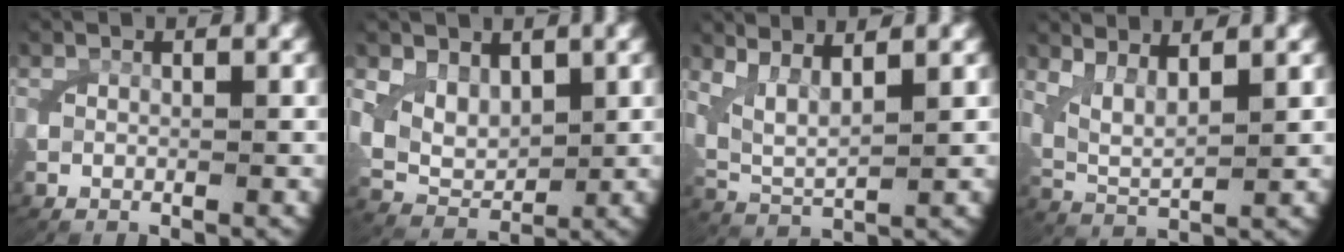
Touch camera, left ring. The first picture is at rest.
{"total": 4.8, "force": [1.3, 3.9, 2.6], "torque": [-0.071, -0.025, 0.034]}
{"total": 6.7, "force": [2.2, 5.0, 3.9], "torque": [-0.107, -0.015, 0.034]}
{"total": 6.0, "force": [2.1, 4.3, 3.6], "torque": [-0.093, -0.015, 0.032]}